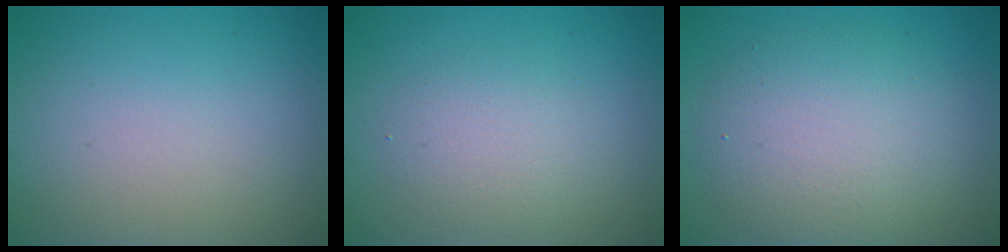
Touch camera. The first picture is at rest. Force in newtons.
{"total": 2.5, "press": 2.5, "slide": 0.1}
{"total": 6.0, "press": 6.0, "slide": 0.2}